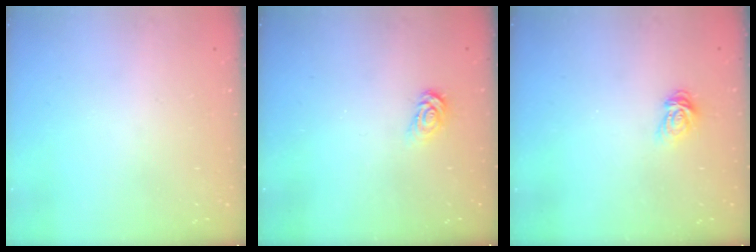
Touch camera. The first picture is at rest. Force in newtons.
{"total": 3.1, "press": 3.1, "slide": 0.4}
{"total": 5.9, "press": 5.8, "slide": 0.9}